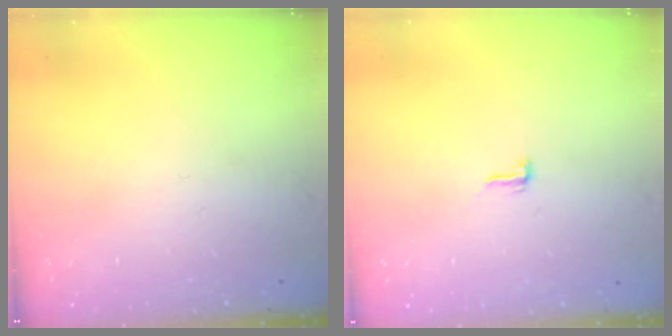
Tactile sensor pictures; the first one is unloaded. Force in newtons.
{"total": 5.1, "press": 4.7, "slide": 2.0}